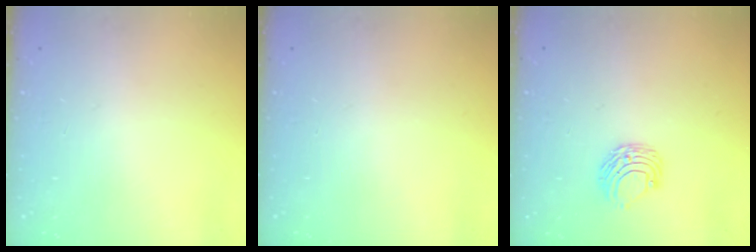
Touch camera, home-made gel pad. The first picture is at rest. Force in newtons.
{"total": 0.0}
{"total": 7.1, "press": 7.0, "slide": 0.7}